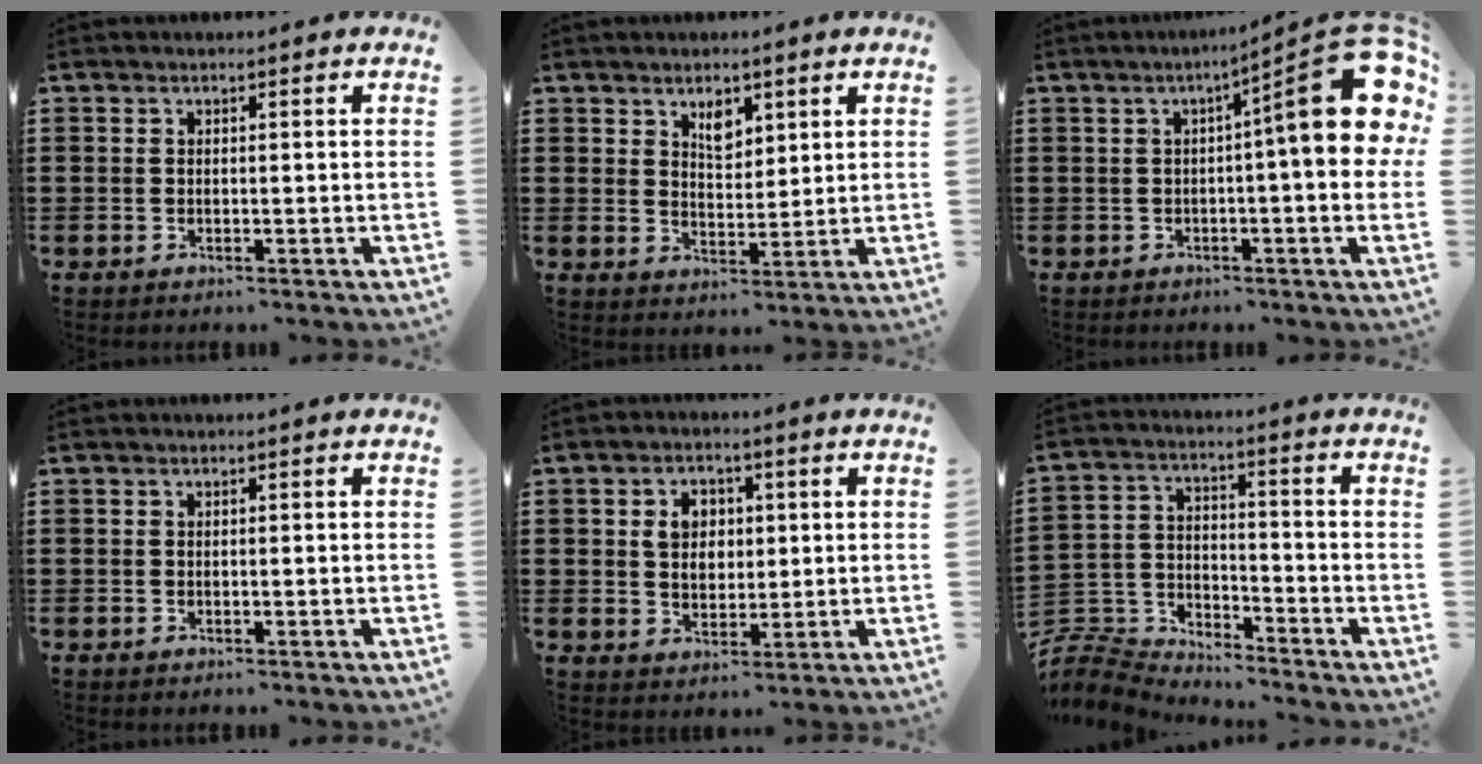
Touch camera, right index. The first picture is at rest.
{"total": 3.7, "force": [2.5, 2.0, 1.8], "torque": [-0.027, 0.001, 0.043]}
{"total": 14.9, "force": [3.8, 2.7, 14.2], "torque": [-0.198, -0.033, 0.060]}
{"total": 0.0}
{"total": 4.8, "force": [0.9, 3.7, 2.8], "torque": [-0.062, 0.013, 0.011]}
{"total": 6.1, "force": [-5.8, 1.6, 0.2], "torque": [-0.031, -0.004, -0.127]}